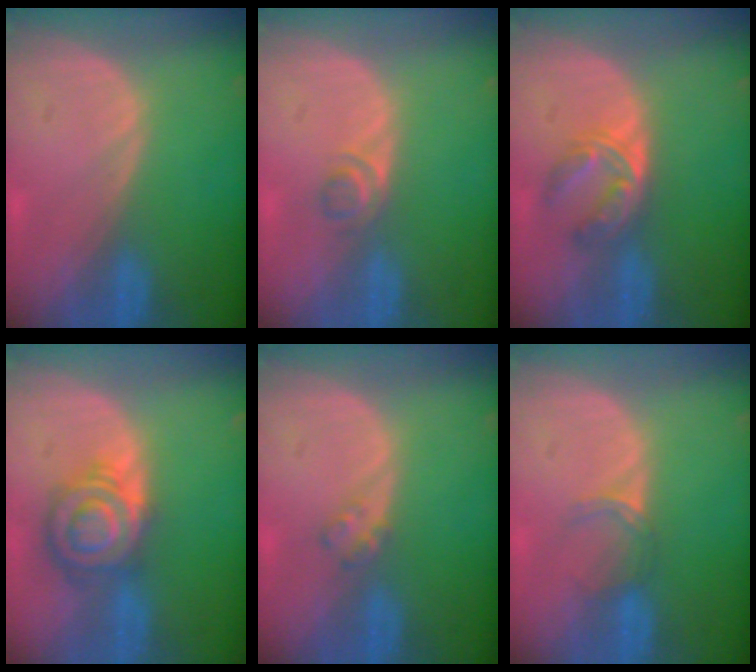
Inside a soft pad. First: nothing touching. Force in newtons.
{"total": 2.2, "press": 2.0, "slide": 0.9}
{"total": 5.8, "press": 4.7, "slide": 3.4}
{"total": 7.4, "press": 7.4, "slide": 0.4}
{"total": 1.7, "press": 1.7, "slide": 0.3}
{"total": 2.5, "press": 2.0, "slide": 1.4}